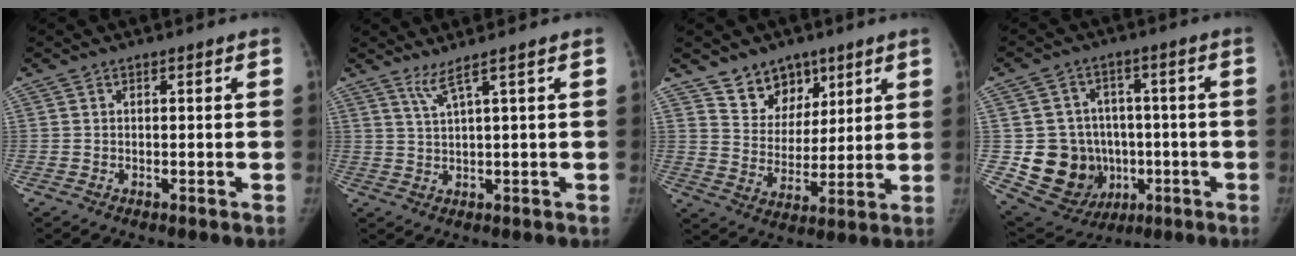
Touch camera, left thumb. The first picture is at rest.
{"total": 2.9, "force": [1.9, -1.0, 2.0], "torque": [-0.049, -0.018, 0.047]}
{"total": 9.8, "force": [6.8, 6.5, 2.4], "torque": [0.010, -0.048, 0.127]}
{"total": 15.0, "force": [-2.1, 13.6, 6.0], "torque": [-0.076, 0.022, -0.008]}